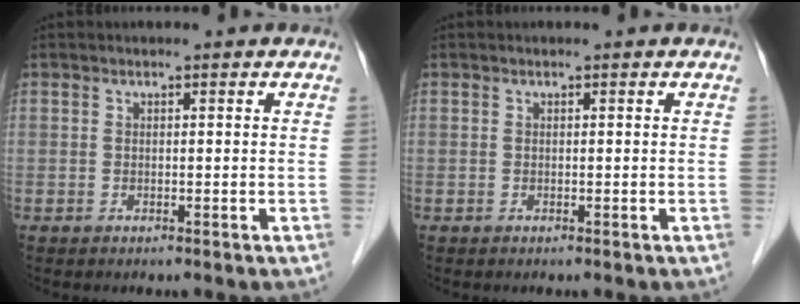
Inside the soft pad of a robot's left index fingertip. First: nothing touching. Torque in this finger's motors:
{"motor_torque": [0.00, 0.01, 0.00, 0.00]}